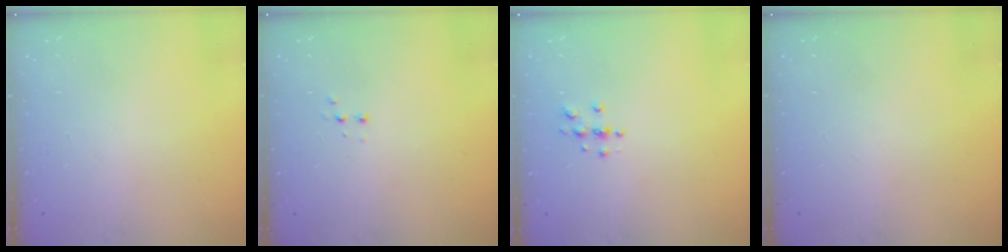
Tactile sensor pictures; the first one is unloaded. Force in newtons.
{"total": 3.3, "press": 3.2, "slide": 0.7}
{"total": 3.8, "press": 3.8, "slide": 0.4}
{"total": 0.0}